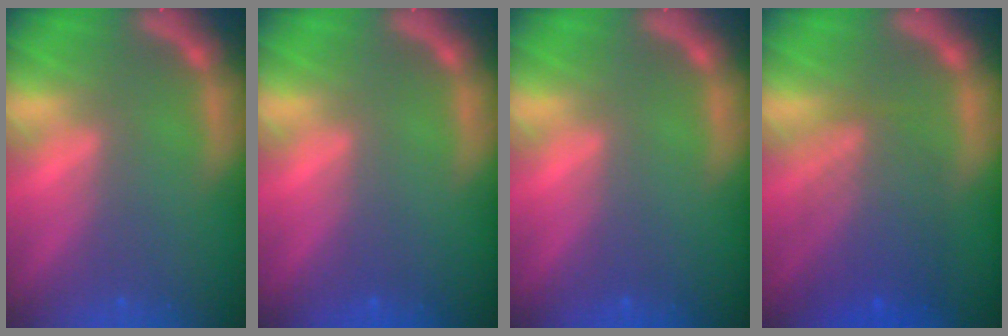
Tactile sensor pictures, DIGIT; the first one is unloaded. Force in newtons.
{"total": 0.0}
{"total": 0.0}
{"total": 6.1}